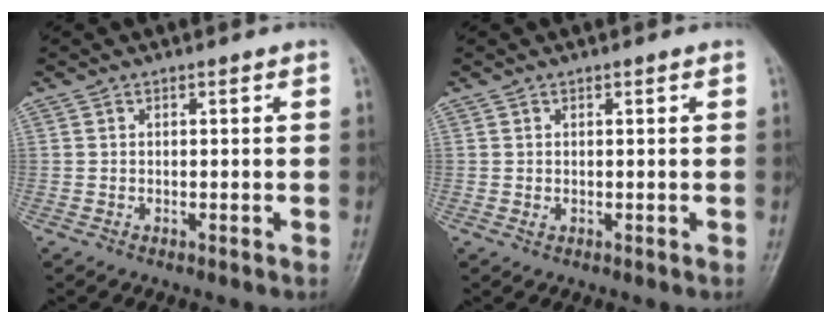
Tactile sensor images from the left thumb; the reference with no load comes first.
{"total": 0.8, "force": [0.2, 0.5, 0.6], "torque": [-0.008, 0.001, 0.006]}